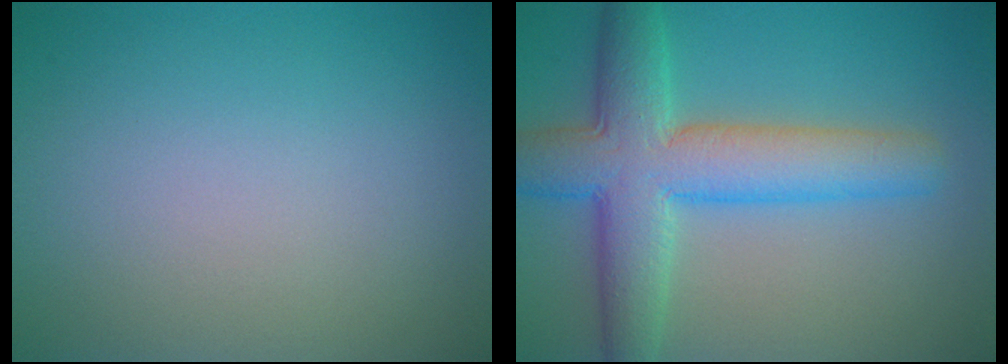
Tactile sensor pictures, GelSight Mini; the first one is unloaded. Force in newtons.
{"total": 8.2, "press": 8.2, "slide": 0.3}